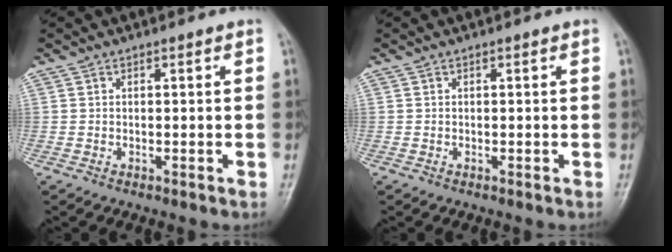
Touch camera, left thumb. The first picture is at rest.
{"total": 0.0}